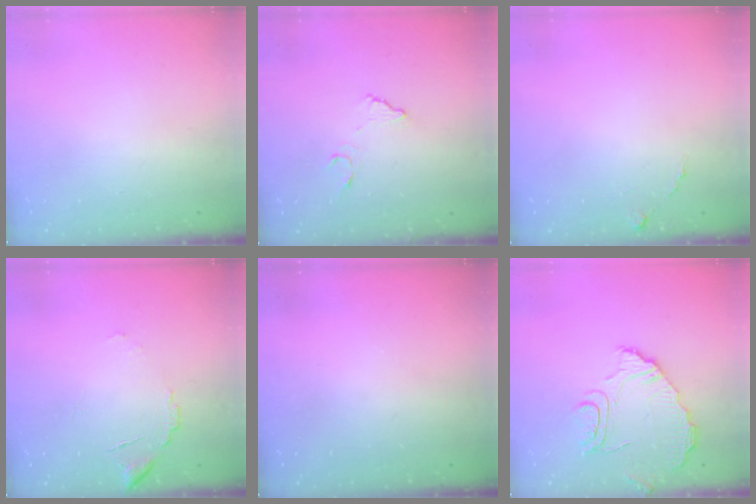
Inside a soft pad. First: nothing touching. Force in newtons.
{"total": 8.3, "press": 8.3, "slide": 0.6}
{"total": 5.2, "press": 5.2, "slide": 0.4}
{"total": 9.5, "press": 9.5, "slide": 0.6}
{"total": 3.0, "press": 3.0, "slide": 0.2}
{"total": 10.7, "press": 10.7, "slide": 0.2}